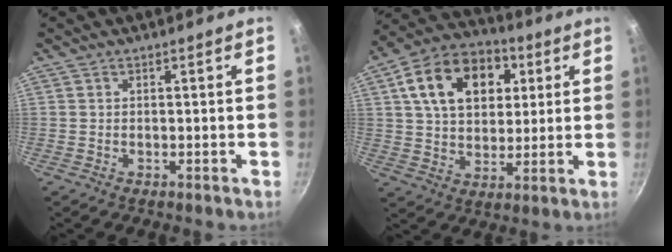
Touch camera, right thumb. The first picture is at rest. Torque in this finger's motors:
{"motor_torque": [-0.63, 1.80, 1.13, 0.72, 0.13]}